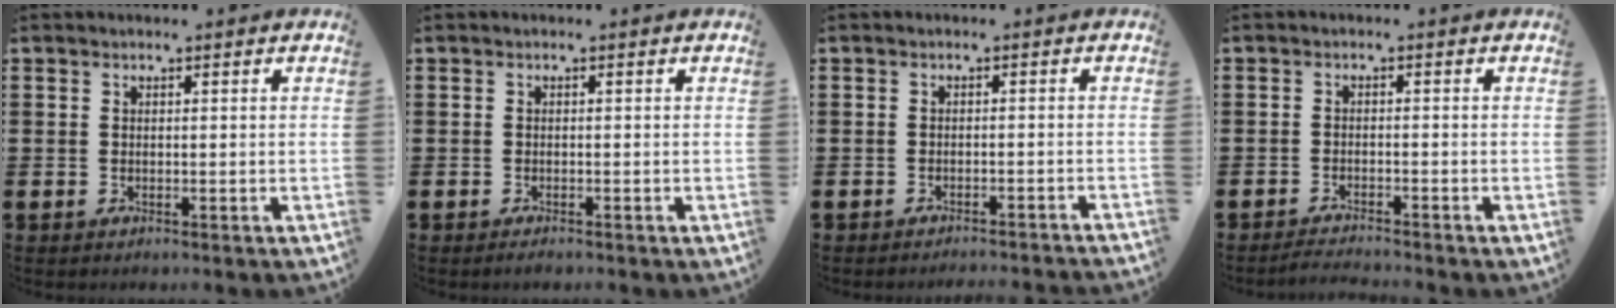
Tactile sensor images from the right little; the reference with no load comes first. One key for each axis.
{"total": 0.7, "fx": -0.5, "fy": 0.1, "fz": 0.4, "tx": -0.008, "ty": -0.003, "tz": -0.010}
{"total": 1.4, "fx": -1.3, "fy": -0.3, "fz": 0.0, "tx": 0.000, "ty": 0.005, "tz": -0.028}
{"total": 1.6, "fx": -1.6, "fy": -0.2, "fz": 0.2, "tx": -0.004, "ty": 0.003, "tz": -0.031}